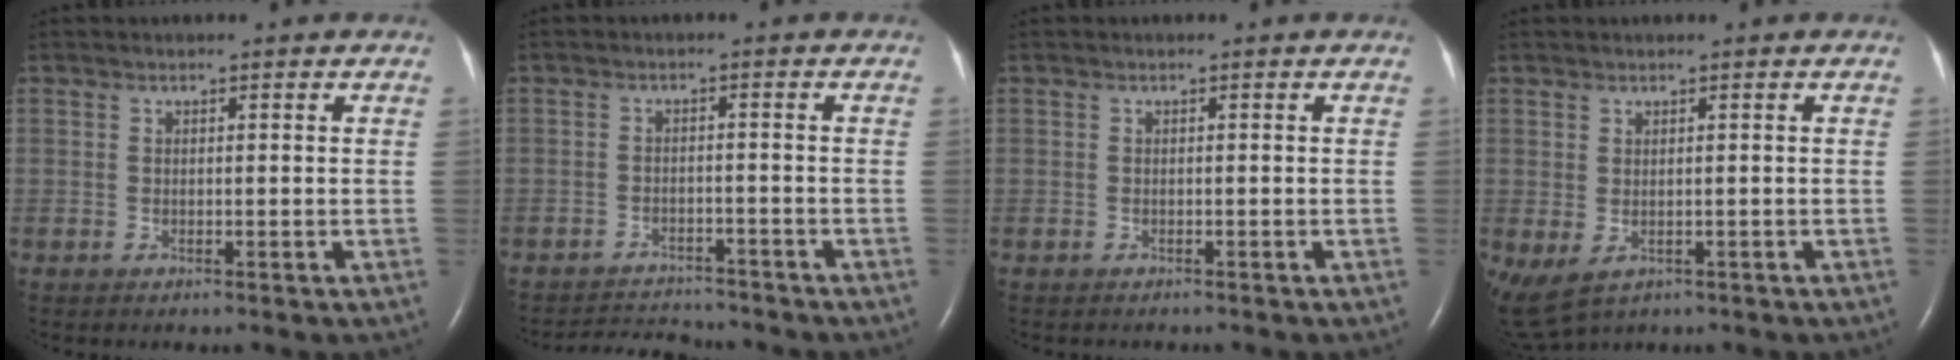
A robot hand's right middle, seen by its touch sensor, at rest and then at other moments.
{"total": 5.9, "force": [-5.9, 0.6, 0.2], "torque": [-0.009, 0.000, -0.093]}
{"total": 1.0, "force": [-0.9, 0.3, 0.3], "torque": [-0.012, -0.002, -0.010]}
{"total": 6.1, "force": [-2.3, 3.8, 4.1], "torque": [-0.080, -0.011, -0.027]}